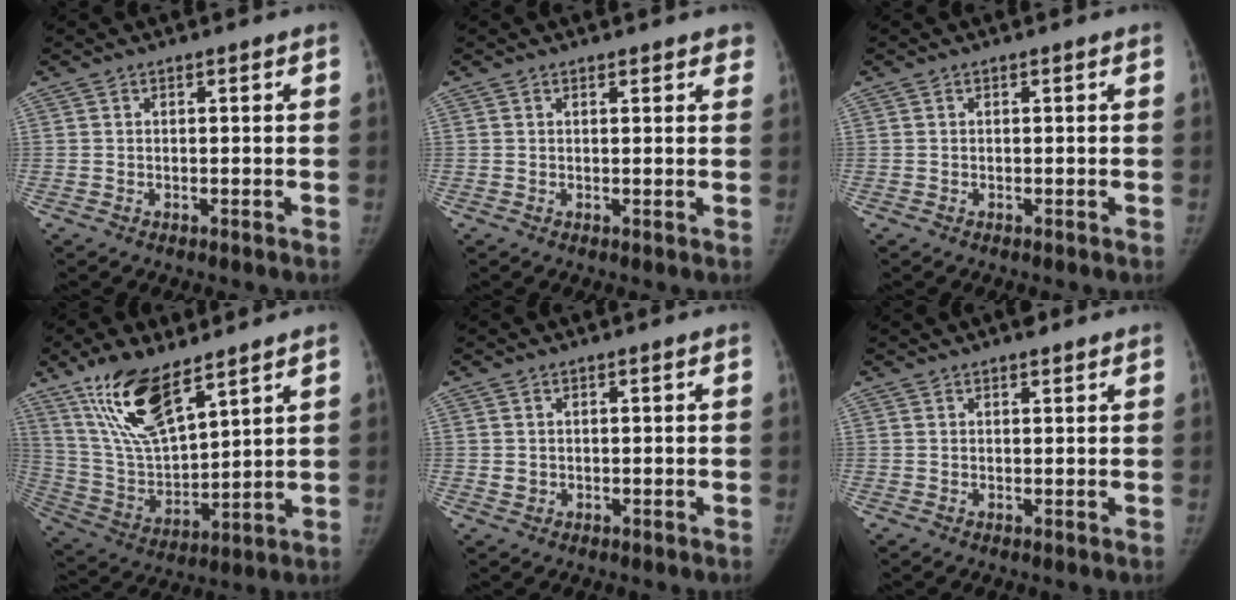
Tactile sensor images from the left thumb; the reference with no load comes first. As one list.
[{"total": 2.5, "force": [2.0, 1.0, 1.1], "torque": [0.011, -0.002, 0.016]}, {"total": 0.0}, {"total": 16.5, "force": [10.6, 5.7, 11.2], "torque": [-0.197, -0.049, 0.219]}, {"total": 1.3, "force": [0.3, 1.1, 0.6], "torque": [-0.007, -0.002, 0.010]}, {"total": 2.1, "force": [1.6, 0.7, 1.0], "torque": [-0.006, -0.004, 0.020]}]